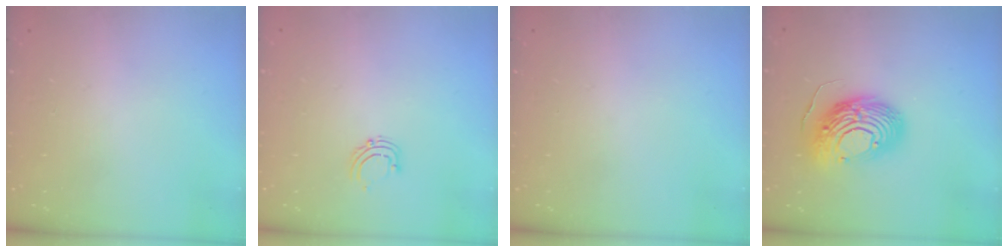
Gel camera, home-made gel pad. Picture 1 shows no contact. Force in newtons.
{"total": 4.1, "press": 4.0, "slide": 0.4}
{"total": 0.0}
{"total": 13.7, "press": 13.5, "slide": 2.3}